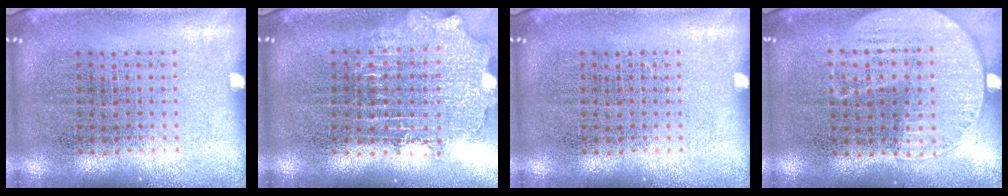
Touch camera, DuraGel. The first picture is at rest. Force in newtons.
{"total": 2.0, "press": 1.6, "slide": 1.2}
{"total": 0.0}
{"total": 1.2, "press": 1.0, "slide": 0.7}